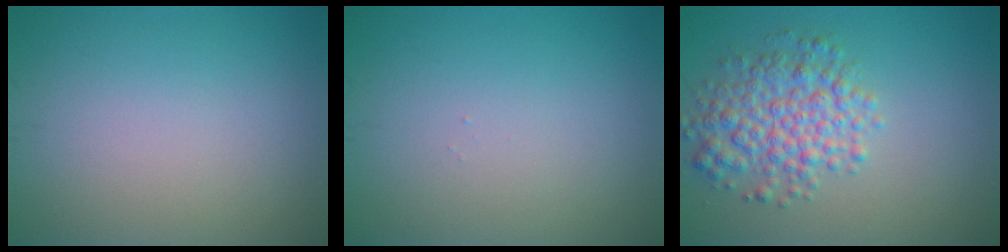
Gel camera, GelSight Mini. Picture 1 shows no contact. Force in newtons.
{"total": 0.0}
{"total": 4.9, "press": 4.9, "slide": 0.1}